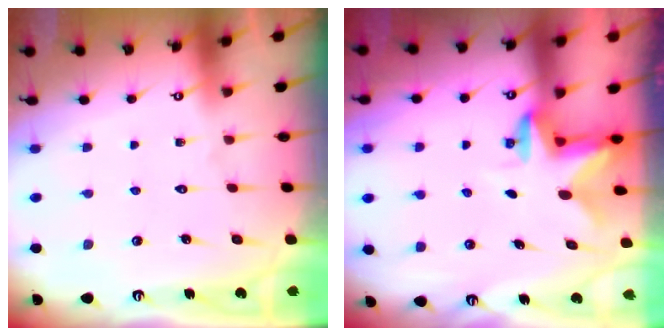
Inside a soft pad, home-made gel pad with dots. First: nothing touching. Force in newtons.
{"total": 2.3, "press": 2.3, "slide": 0.4}